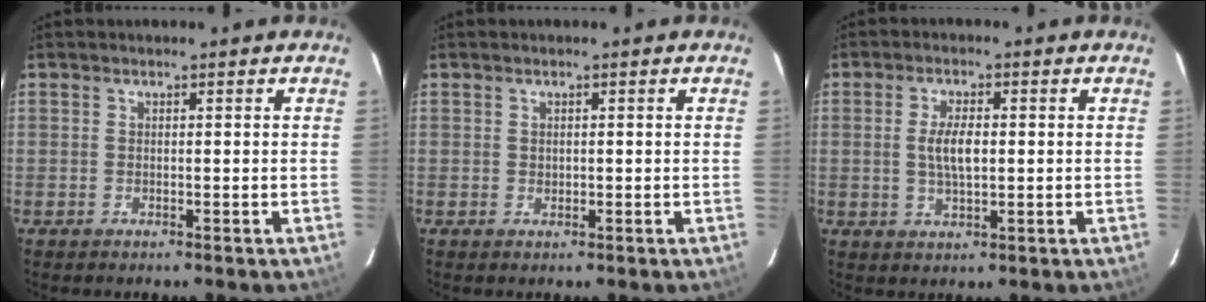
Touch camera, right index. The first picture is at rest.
{"total": 0.6, "force": [0.2, 0.6, 0.0], "torque": [0.002, 0.000, 0.006]}
{"total": 4.8, "force": [0.2, 1.7, 4.4], "torque": [-0.084, -0.001, 0.006]}